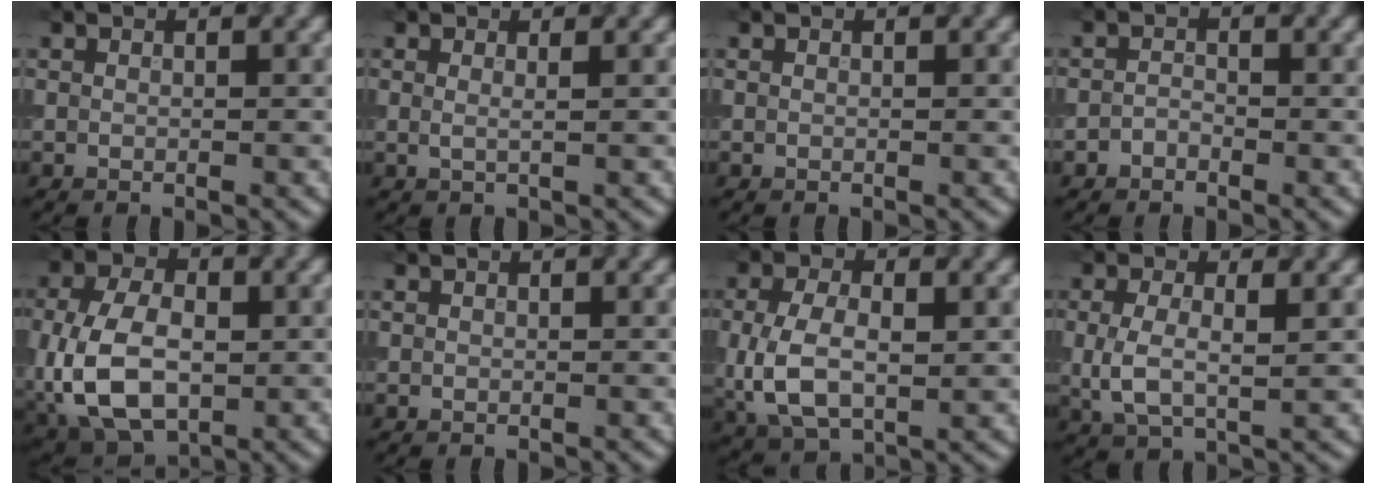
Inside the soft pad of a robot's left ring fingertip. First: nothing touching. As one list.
[{"total": 1.1, "force": [0.3, 0.4, 0.9], "torque": [-0.012, -0.006, 0.000]}, {"total": 0.0}, {"total": 1.0, "force": [-0.7, 0.6, 0.3], "torque": [-0.004, 0.001, -0.015]}, {"total": 9.2, "force": [-1.3, 6.0, 6.8], "torque": [-0.153, -0.004, -0.026]}, {"total": 0.0}, {"total": 6.5, "force": [-0.2, 3.9, 5.2], "torque": [-0.118, -0.005, -0.004]}, {"total": 3.9, "force": [0.2, 1.8, 3.5], "torque": [-0.078, 0.000, 0.002]}]